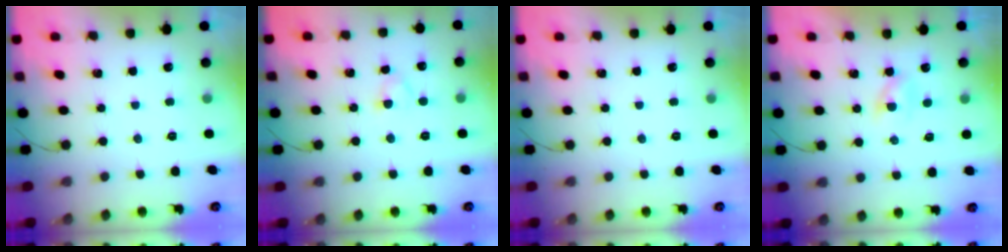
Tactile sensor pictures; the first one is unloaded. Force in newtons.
{"total": 3.1, "press": 2.9, "slide": 1.0}
{"total": 0.0}
{"total": 1.6, "press": 1.5, "slide": 0.7}